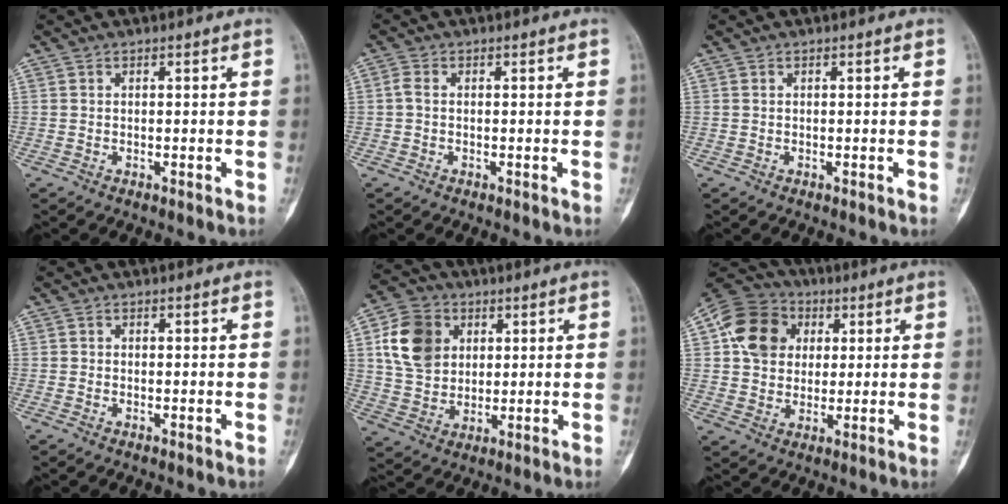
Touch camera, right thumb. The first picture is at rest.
{"total": 1.5, "force": [-0.1, 0.9, 1.2], "torque": [-0.027, 0.001, -0.005]}
{"total": 0.0}
{"total": 0.0}
{"total": 12.2, "force": [3.5, 9.6, 6.6], "torque": [-0.101, -0.002, 0.063]}
{"total": 13.4, "force": [3.2, 11.0, 6.8], "torque": [-0.102, 0.005, 0.048]}